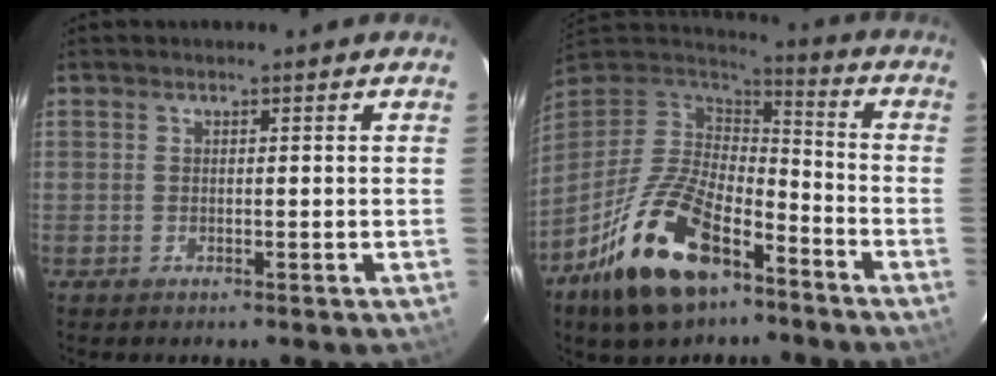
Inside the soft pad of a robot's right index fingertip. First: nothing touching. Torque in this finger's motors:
{"motor_torque": [0.65, -0.64, 1.05, 0.21]}